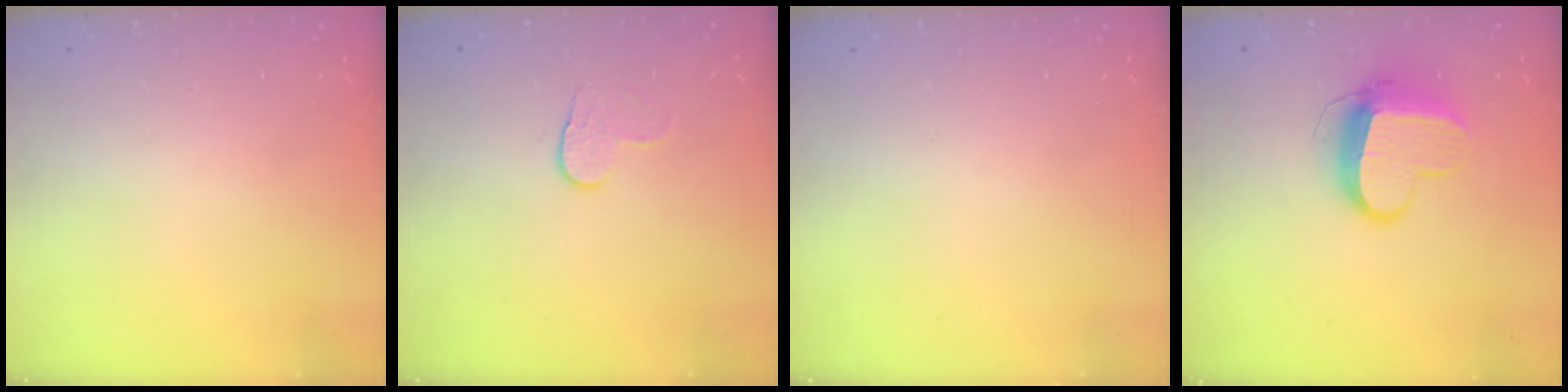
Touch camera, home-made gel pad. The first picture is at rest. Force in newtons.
{"total": 4.0, "press": 4.0, "slide": 0.5}
{"total": 0.0}
{"total": 11.7, "press": 11.6, "slide": 1.3}